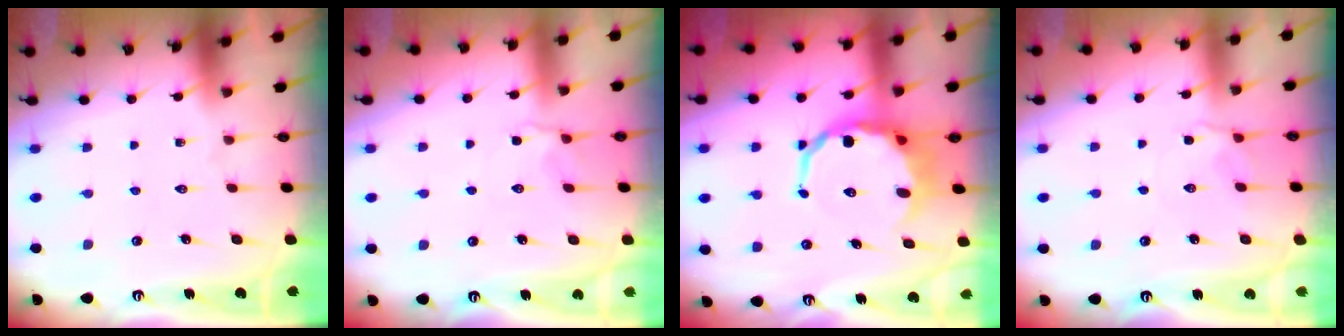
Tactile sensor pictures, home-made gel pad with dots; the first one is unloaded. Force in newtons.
{"total": 2.3, "press": 2.0, "slide": 1.2}
{"total": 11.0, "press": 10.6, "slide": 2.7}
{"total": 3.2, "press": 3.1, "slide": 0.8}